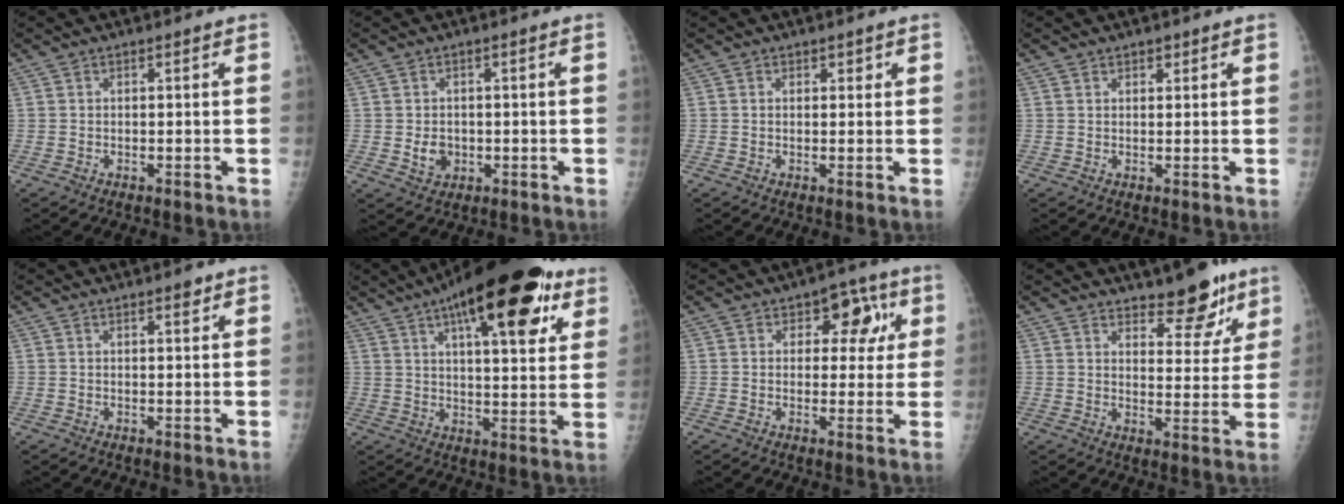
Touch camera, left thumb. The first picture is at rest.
{"total": 3.9, "force": [-0.6, 3.2, 2.1], "torque": [-0.019, 0.001, -0.004]}
{"total": 1.4, "force": [0.6, 1.1, 0.7], "torque": [0.004, 0.000, 0.004]}
{"total": 1.4, "force": [0.9, 0.9, 0.5], "torque": [0.006, -0.004, 0.012]}
{"total": 1.6, "force": [1.2, 0.5, 1.1], "torque": [-0.010, -0.006, 0.016]}
{"total": 23.7, "force": [12.6, 8.1, 18.4], "torque": [-0.246, -0.015, 0.181]}
{"total": 9.0, "force": [2.7, 5.8, 6.2], "torque": [-0.025, 0.003, 0.027]}
{"total": 9.7, "force": [7.2, 3.9, 5.1], "torque": [-0.033, -0.050, 0.107]}